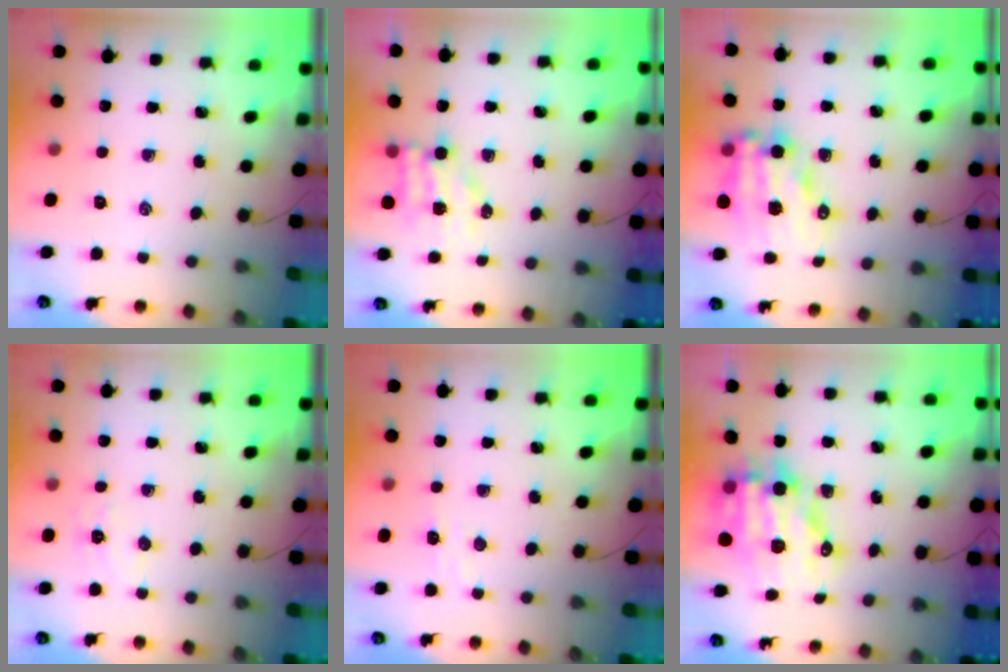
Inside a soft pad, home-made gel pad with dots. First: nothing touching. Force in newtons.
{"total": 5.5, "press": 5.5, "slide": 0.6}
{"total": 12.3, "press": 12.0, "slide": 3.0}
{"total": 5.4, "press": 5.3, "slide": 1.2}
{"total": 3.0, "press": 2.9, "slide": 0.8}
{"total": 13.6, "press": 13.2, "slide": 3.3}